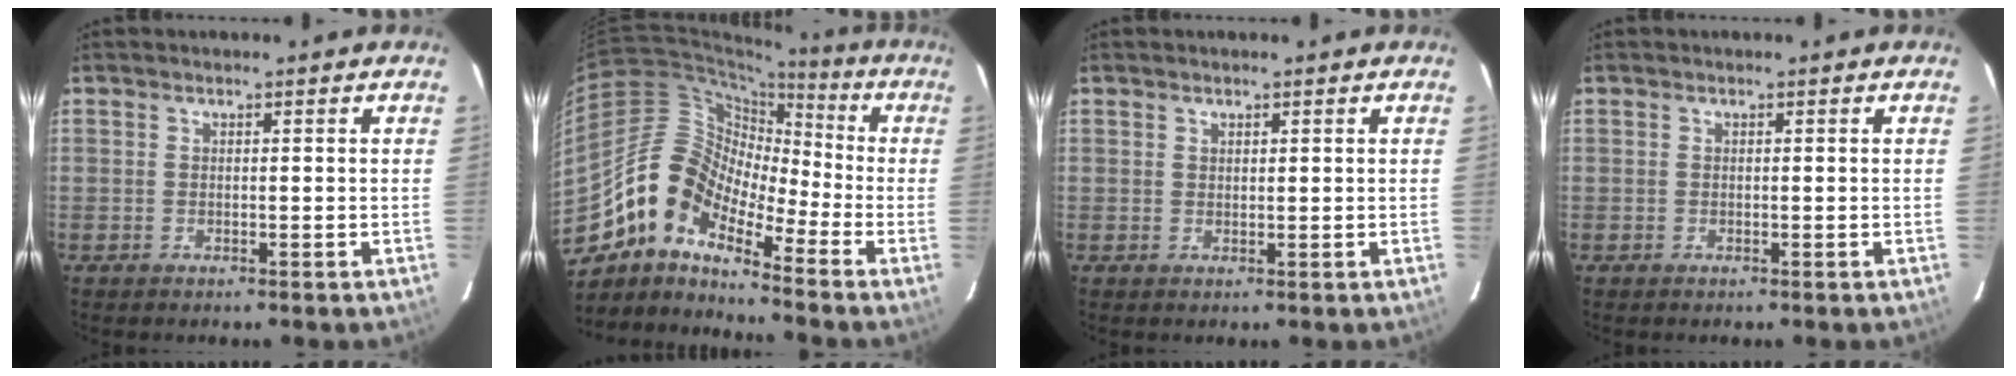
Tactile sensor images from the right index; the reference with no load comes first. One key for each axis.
{"total": 12.4, "fx": -8.4, "fy": 5.4, "fz": 7.3, "tx": -0.117, "ty": 0.016, "tz": -0.179}
{"total": 0.7, "fx": 0.6, "fy": 0.4, "fz": 0.2, "tx": -0.002, "ty": 0.002, "tz": 0.010}
{"total": 0.0}